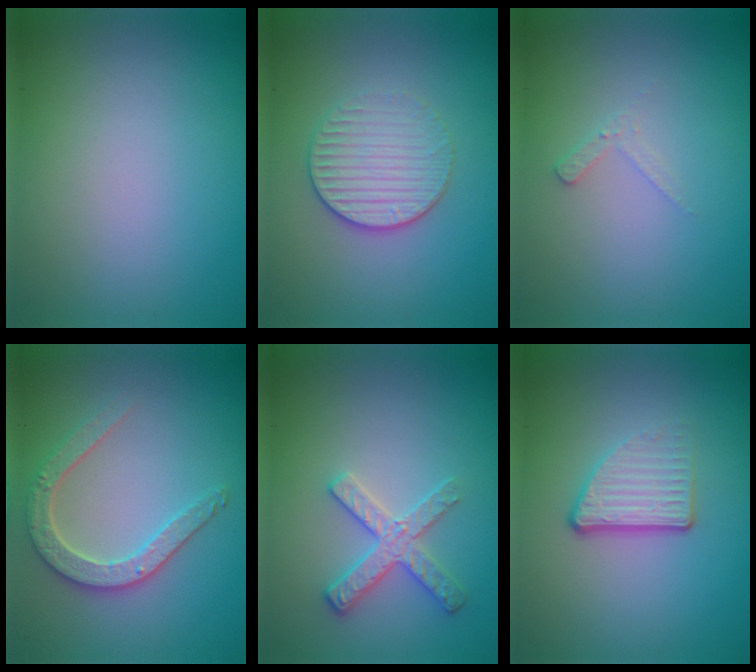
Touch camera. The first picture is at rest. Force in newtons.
{"total": 3.2, "press": 2.9, "slide": 1.3}
{"total": 1.2, "press": 1.1, "slide": 0.3}
{"total": 3.4, "press": 3.1, "slide": 1.4}
{"total": 2.7, "press": 2.6, "slide": 0.5}
{"total": 3.4, "press": 2.2, "slide": 2.6}